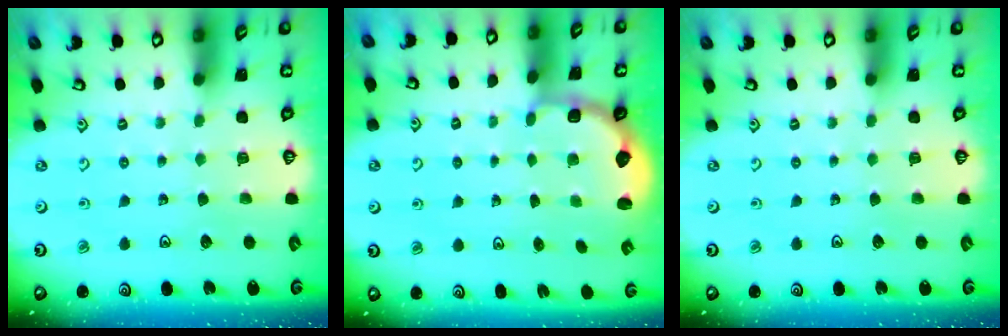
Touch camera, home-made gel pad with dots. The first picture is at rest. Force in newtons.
{"total": 2.6, "press": 2.1, "slide": 1.5}
{"total": 0.0}